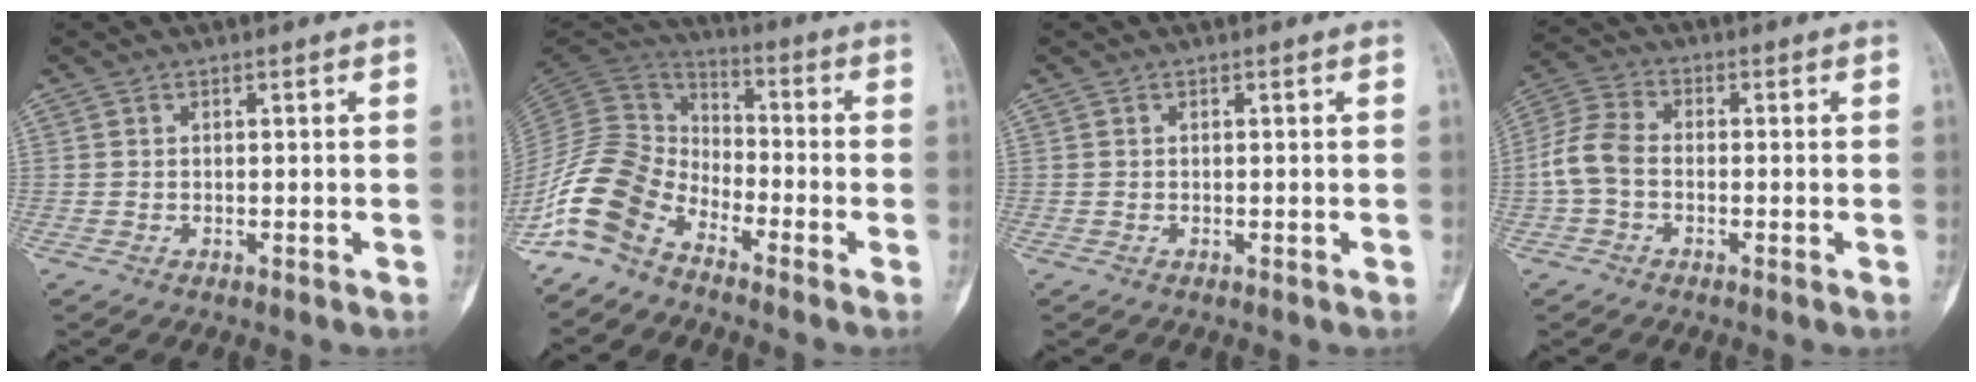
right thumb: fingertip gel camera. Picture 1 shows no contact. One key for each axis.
{"total": 13.0, "fx": -8.6, "fy": 7.4, "fz": 6.4, "tx": -0.129, "ty": 0.073, "tz": -0.187}
{"total": 0.0}
{"total": 6.6, "fx": -1.2, "fy": 4.5, "fz": 4.7, "tx": -0.101, "ty": 0.018, "tz": -0.036}